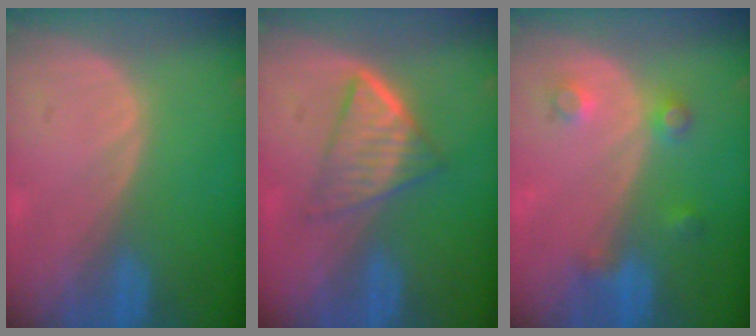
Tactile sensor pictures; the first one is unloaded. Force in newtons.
{"total": 6.3, "press": 5.4, "slide": 3.1}
{"total": 3.6, "press": 3.4, "slide": 1.3}